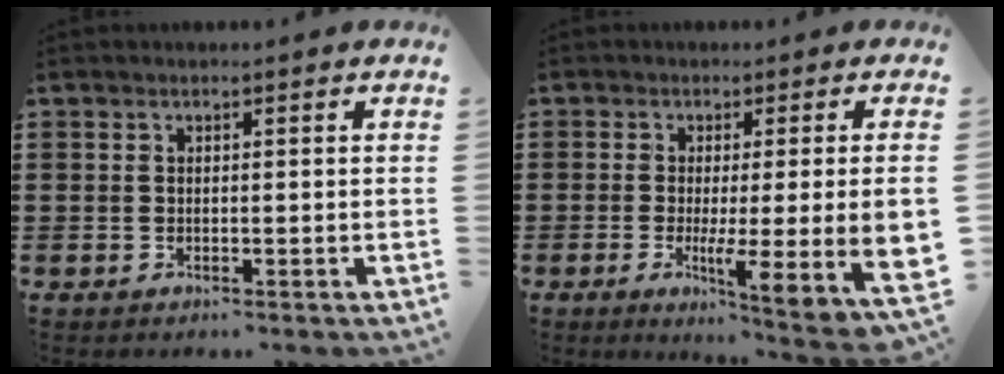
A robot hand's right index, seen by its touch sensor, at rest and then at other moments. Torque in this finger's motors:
{"motor_torque": [0.66, 0.34, 0.13, 0.00]}